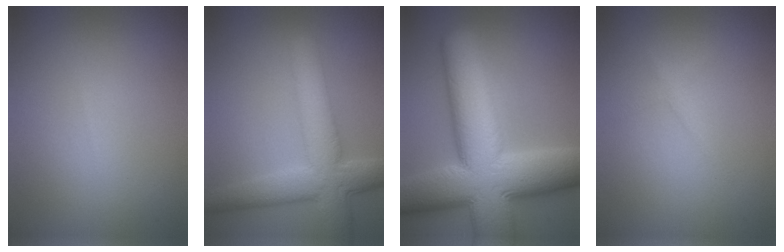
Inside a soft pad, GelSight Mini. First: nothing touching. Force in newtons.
{"total": 6.8, "press": 6.8, "slide": 0.2}
{"total": 15.9, "press": 15.9, "slide": 0.7}
{"total": 0.9, "press": 0.9, "slide": 0.1}